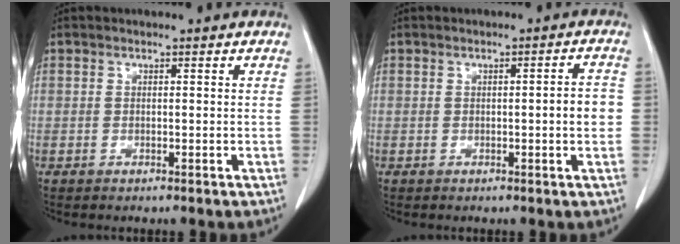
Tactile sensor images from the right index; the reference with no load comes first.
{"total": 3.4, "force": [-0.3, 0.4, 3.4], "torque": [-0.042, 0.003, -0.006]}